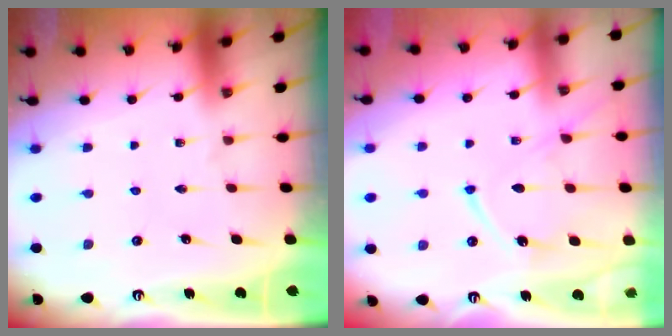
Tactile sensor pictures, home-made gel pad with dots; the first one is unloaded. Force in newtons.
{"total": 13.6, "press": 13.5, "slide": 1.3}